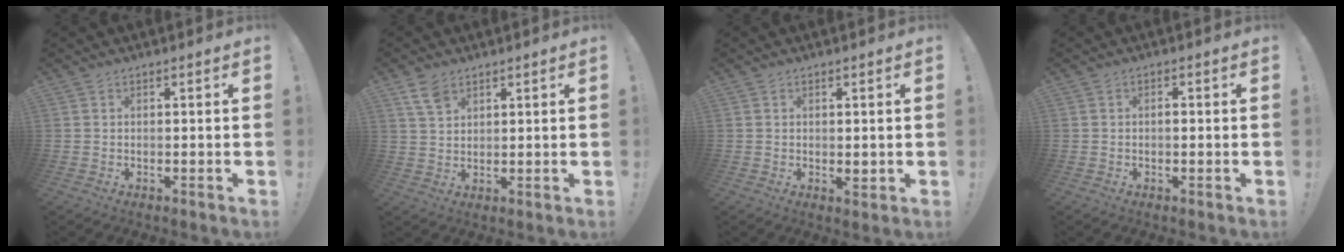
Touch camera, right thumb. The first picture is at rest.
{"total": 5.2, "force": [3.4, 2.9, 2.8], "torque": [-0.050, -0.012, 0.065]}
{"total": 1.5, "force": [0.4, 0.9, 1.2], "torque": [-0.018, -0.001, 0.008]}
{"total": 0.9, "force": [-0.5, 0.4, 0.7], "torque": [-0.011, 0.001, -0.010]}